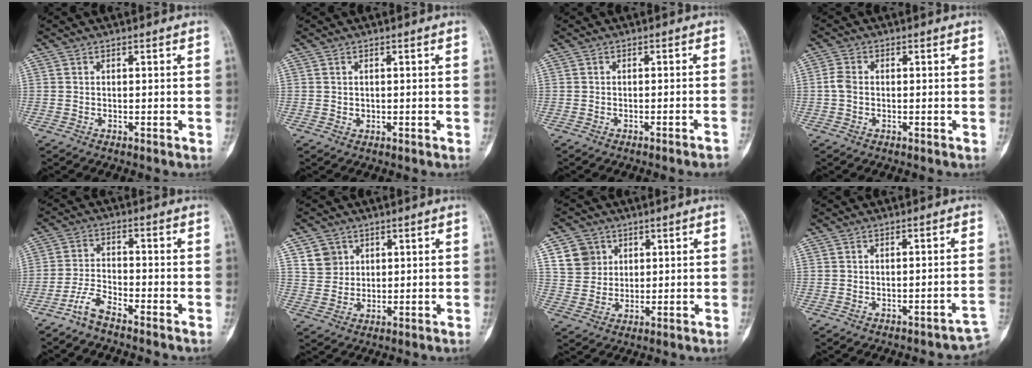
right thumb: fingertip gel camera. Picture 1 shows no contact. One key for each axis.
{"total": 0.6, "fx": 0.0, "fy": 0.5, "fz": 0.2, "tx": -0.001, "ty": 0.001, "tz": 0.002}
{"total": 3.3, "fx": -2.7, "fy": -0.2, "fz": 1.9, "tx": -0.027, "ty": 0.020, "tz": -0.026}
{"total": 2.5, "fx": -0.4, "fy": 1.7, "fz": 1.7, "tx": -0.034, "ty": 0.004, "tz": -0.015}
{"total": 4.3, "fx": -3.7, "fy": 0.9, "fz": 2.1, "tx": -0.050, "ty": 0.020, "tz": -0.078}
{"total": 5.0, "fx": 2.5, "fy": 4.2, "fz": 1.1, "tx": 0.002, "ty": -0.014, "tz": 0.050}
{"total": 6.9, "fx": 2.8, "fy": 6.0, "fz": 1.8, "tx": -0.007, "ty": -0.009, "tz": 0.056}
{"total": 4.0, "fx": -2.4, "fy": 1.5, "fz": 2.8, "tx": -0.016, "ty": 0.025, "tz": -0.025}